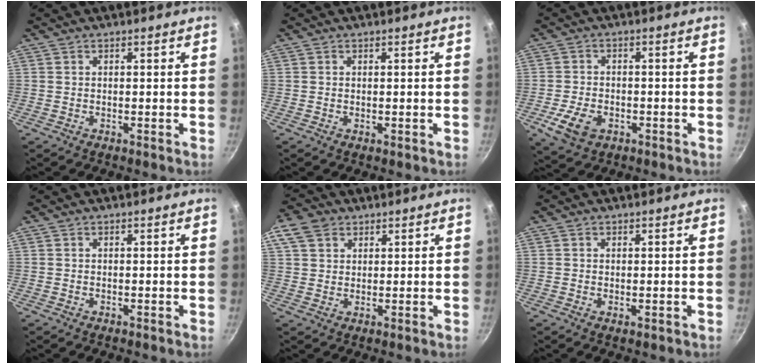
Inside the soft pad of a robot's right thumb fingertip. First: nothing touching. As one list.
[{"total": 0.0}, {"total": 7.2, "force": [-2.8, 4.7, 4.7], "torque": [-0.086, 0.010, -0.045]}, {"total": 0.0}, {"total": 6.2, "force": [3.0, 4.5, 2.9], "torque": [-0.041, 0.000, 0.050]}, {"total": 0.5, "force": [0.0, 0.2, 0.5], "torque": [-0.007, -0.004, -0.001]}]